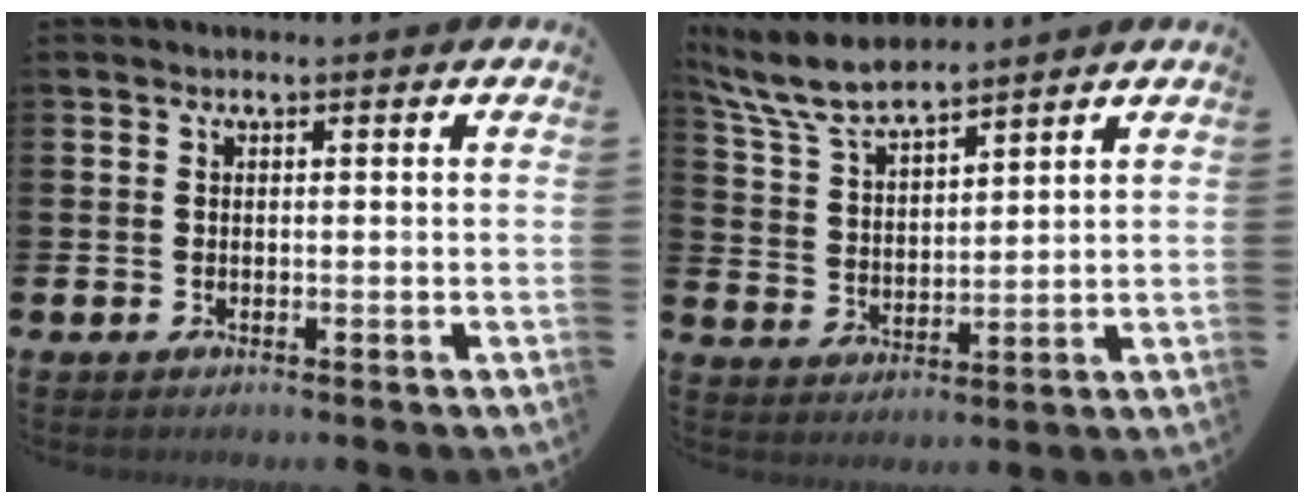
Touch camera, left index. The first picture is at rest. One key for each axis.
{"total": 7.9, "fx": 7.2, "fy": 1.4, "fz": 2.8, "tx": -0.086, "ty": -0.027, "tz": 0.132}